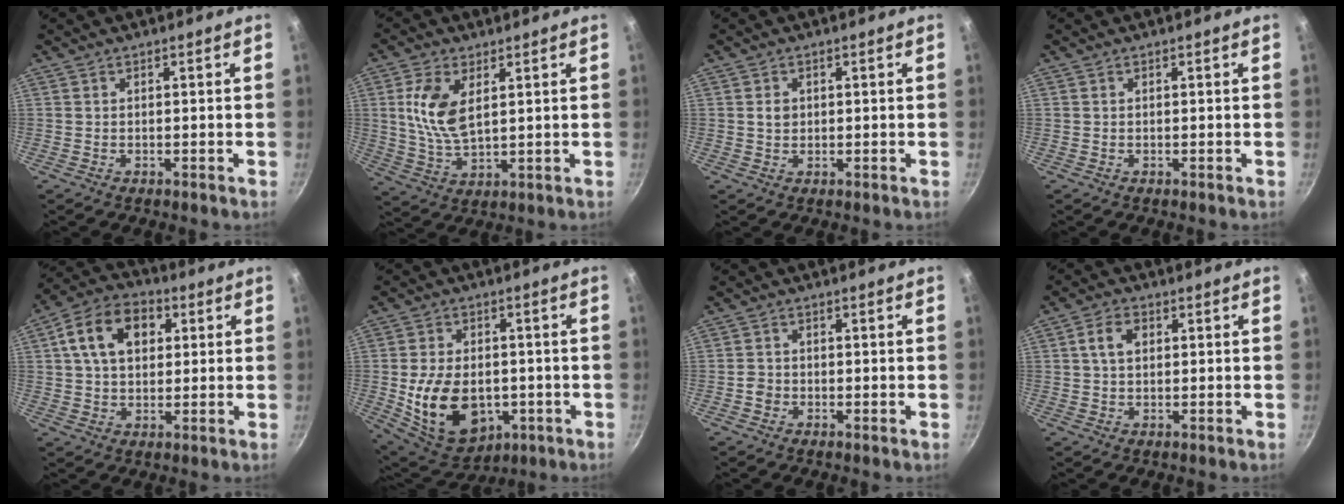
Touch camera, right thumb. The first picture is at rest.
{"total": 9.6, "force": [2.7, 5.0, 7.8], "torque": [-0.154, -0.015, 0.057]}
{"total": 2.0, "force": [0.3, 1.6, 1.1], "torque": [-0.011, 0.002, 0.005]}
{"total": 0.0}
{"total": 13.0, "force": [3.7, 9.1, 8.6], "torque": [-0.127, 0.015, 0.046]}
{"total": 16.7, "force": [-2.8, 11.5, 11.9], "torque": [-0.186, -0.001, -0.027]}
{"total": 1.9, "force": [-0.7, 1.6, 0.6], "torque": [-0.005, 0.011, -0.016]}
{"total": 4.7, "force": [1.1, 3.2, 3.2], "torque": [-0.045, 0.008, 0.014]}